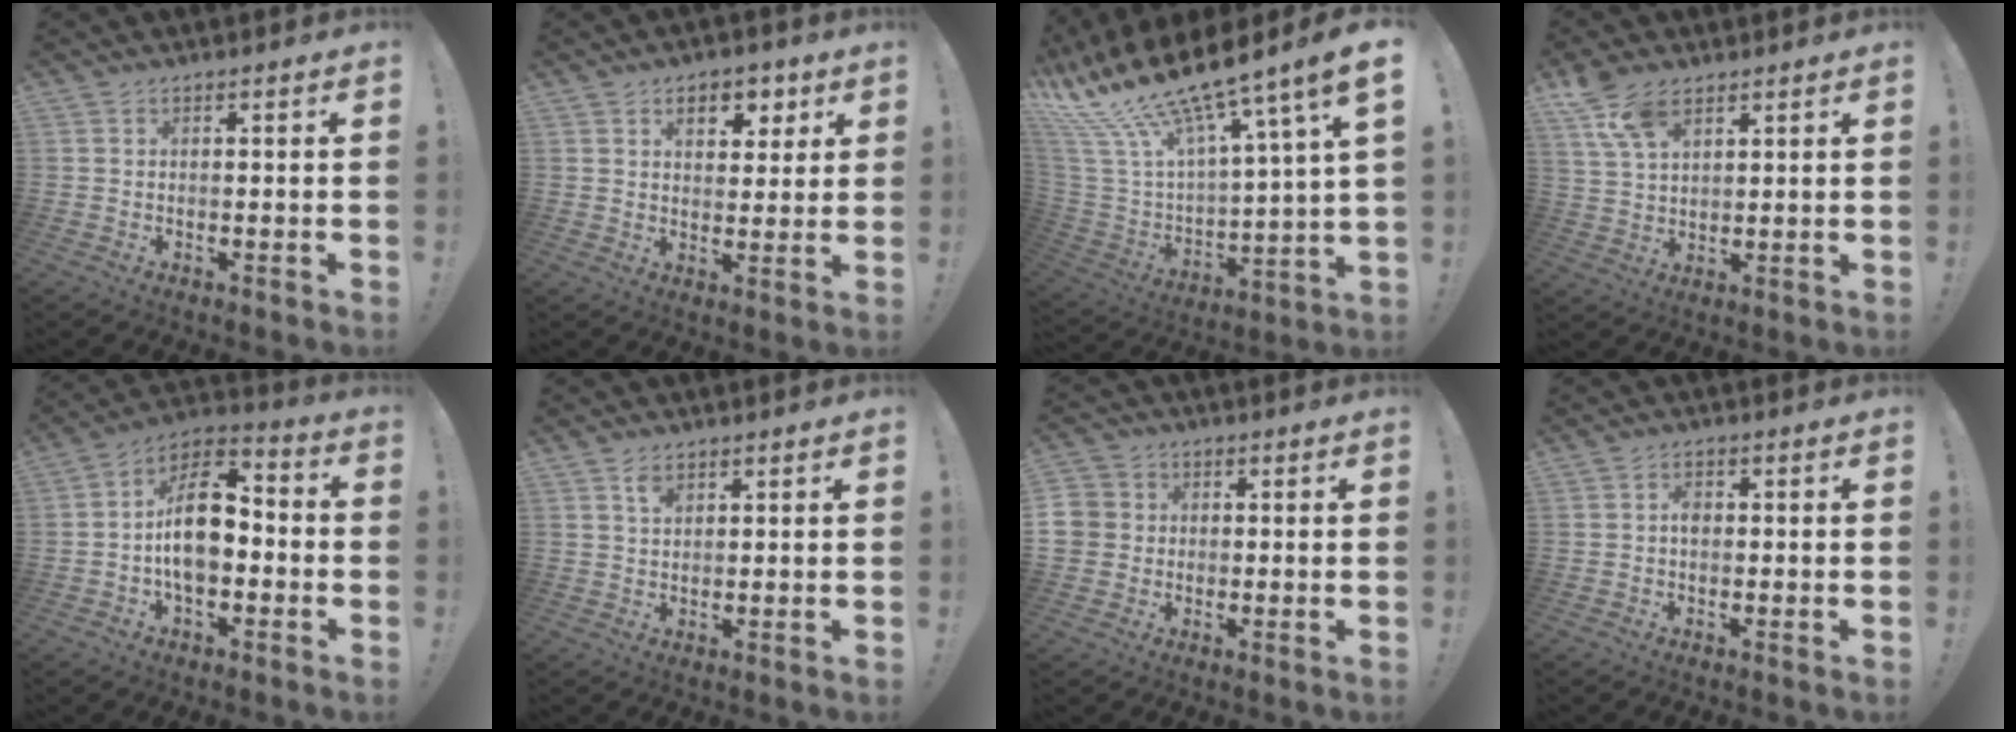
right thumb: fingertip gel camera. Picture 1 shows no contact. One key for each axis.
{"total": 7.9, "fx": 3.9, "fy": 4.9, "fz": 4.8, "tx": -0.061, "ty": -0.013, "tz": 0.067}
{"total": 19.5, "fx": 14.7, "fy": 6.1, "fz": 11.2, "tx": -0.212, "ty": -0.112, "tz": 0.268}
{"total": 8.9, "fx": 5.6, "fy": 4.2, "fz": 5.4, "tx": -0.097, "ty": -0.021, "tz": 0.108}
{"total": 14.9, "fx": -1.7, "fy": 8.9, "fz": 11.8, "tx": -0.197, "ty": 0.026, "tz": -0.026}
{"total": 3.0, "fx": 2.0, "fy": 1.6, "fz": 1.6, "tx": -0.019, "ty": -0.011, "tz": 0.033}
{"total": 6.1, "fx": 0.0, "fy": 5.9, "fz": 1.8, "tx": -0.038, "ty": 0.011, "tz": 0.000}
{"total": 1.8, "fx": -0.4, "fy": 1.2, "fz": 1.3, "tx": -0.017, "ty": 0.005, "tz": -0.011}